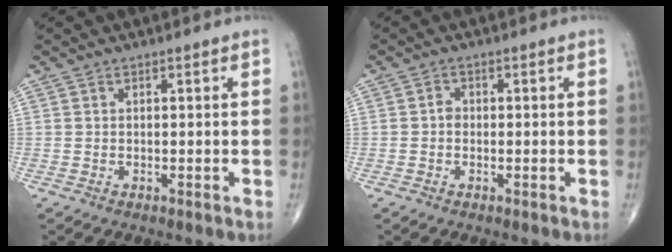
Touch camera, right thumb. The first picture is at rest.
{"total": 1.2, "force": [-0.3, 1.0, 0.6], "torque": [-0.001, 0.002, -0.008]}